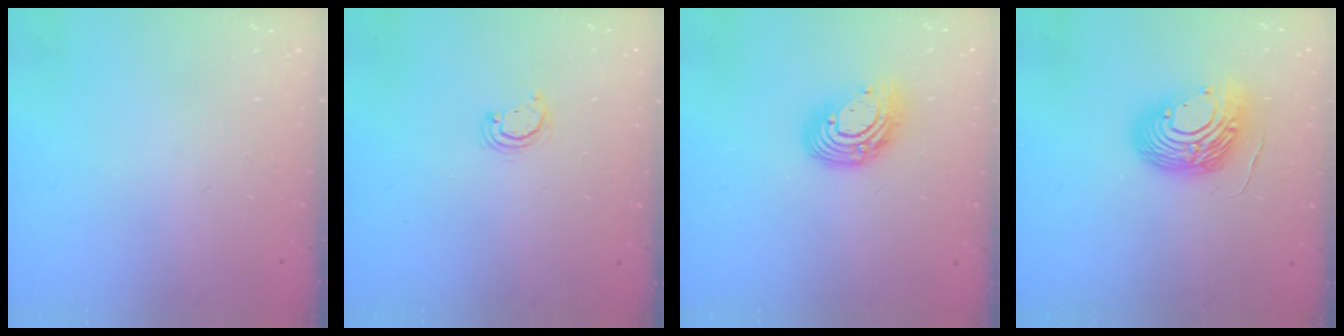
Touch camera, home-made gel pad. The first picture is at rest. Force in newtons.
{"total": 2.6, "press": 2.6, "slide": 0.3}
{"total": 12.0, "press": 11.9, "slide": 1.0}
{"total": 13.9, "press": 13.7, "slide": 2.3}